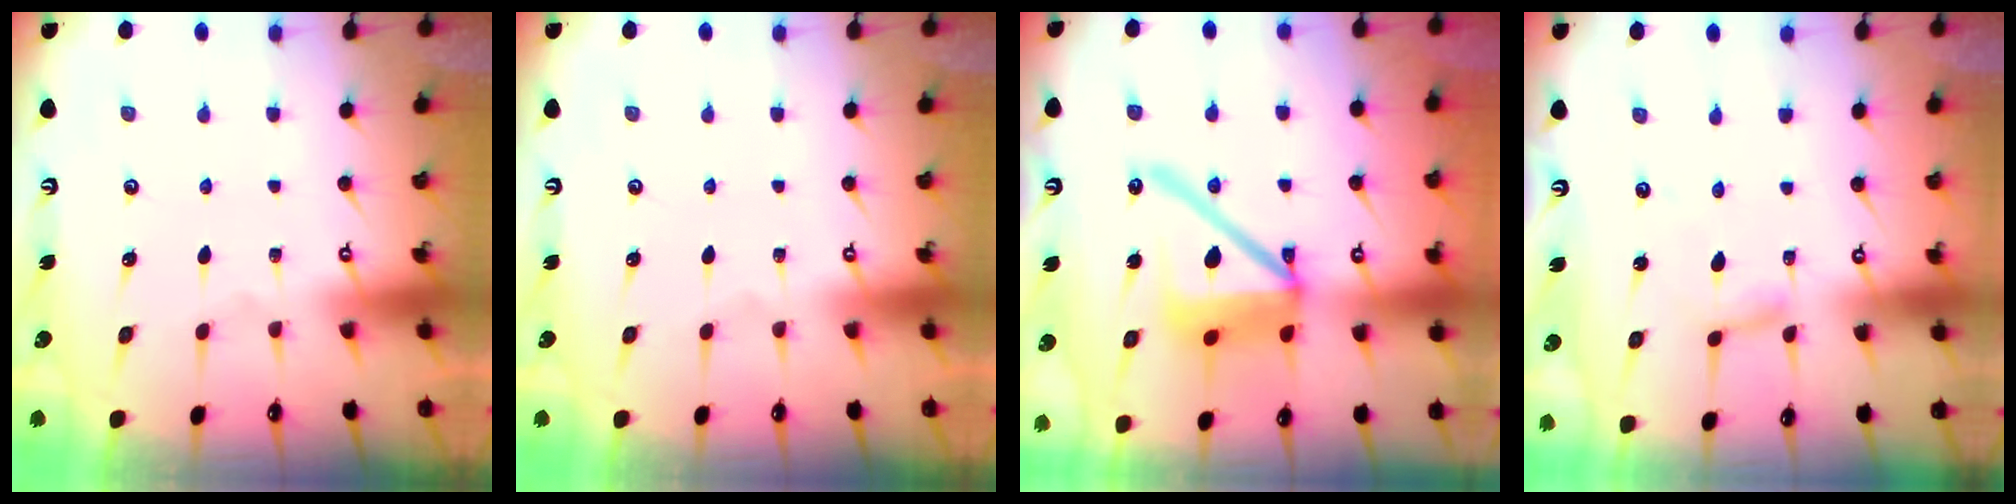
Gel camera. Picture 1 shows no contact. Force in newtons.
{"total": 0.0}
{"total": 15.2, "press": 14.9, "slide": 2.7}
{"total": 2.8, "press": 2.8, "slide": 0.2}